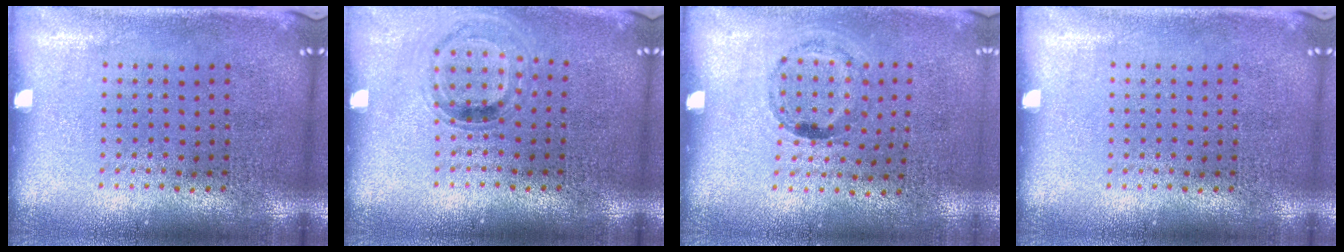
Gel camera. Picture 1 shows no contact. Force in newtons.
{"total": 0.8, "press": 0.8, "slide": 0.2}
{"total": 1.1, "press": 0.6, "slide": 0.9}
{"total": 0.0}